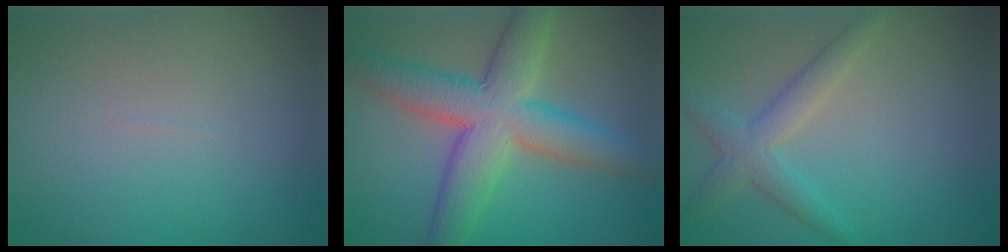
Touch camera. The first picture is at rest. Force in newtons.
{"total": 8.3, "press": 8.3, "slide": 0.4}
{"total": 2.9, "press": 2.9, "slide": 0.2}